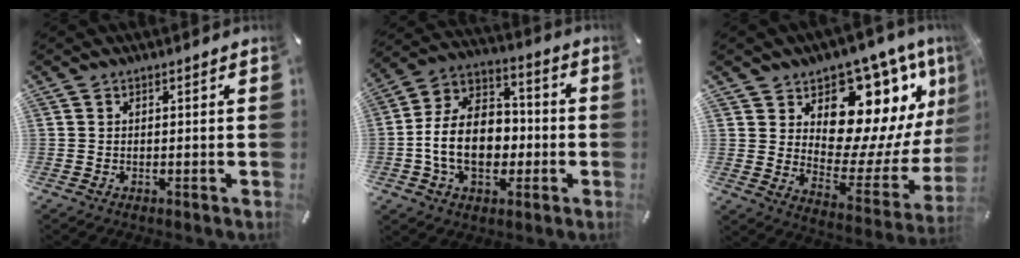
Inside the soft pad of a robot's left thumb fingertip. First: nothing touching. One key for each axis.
{"total": 15.2, "fx": -3.0, "fy": 11.0, "fz": 10.1, "tx": -0.208, "ty": 0.017, "tz": -0.056}
{"total": 15.1, "fx": 7.7, "fy": 10.1, "fz": 8.0, "tx": -0.099, "ty": -0.094, "tz": 0.132}